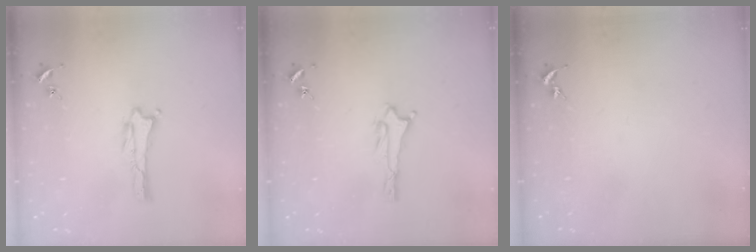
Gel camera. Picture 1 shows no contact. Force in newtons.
{"total": 1.0, "press": 1.0, "slide": 0.1}
{"total": 0.0}